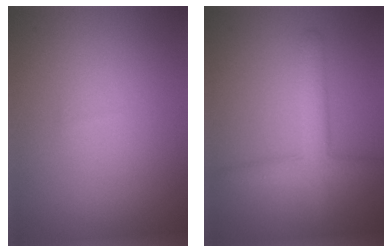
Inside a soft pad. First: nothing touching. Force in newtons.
{"total": 3.5, "press": 3.5, "slide": 0.2}